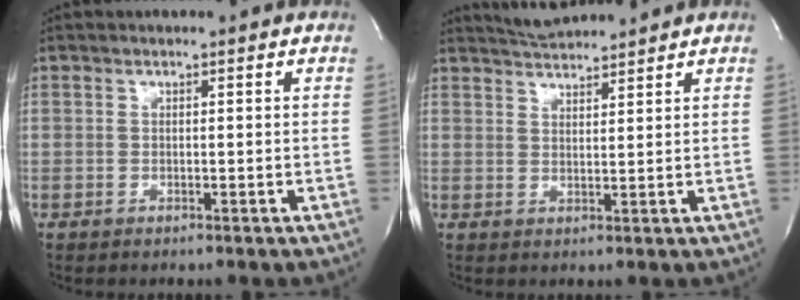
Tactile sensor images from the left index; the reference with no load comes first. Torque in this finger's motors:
{"motor_torque": [-0.17, -0.07, 0.43, 0.10]}